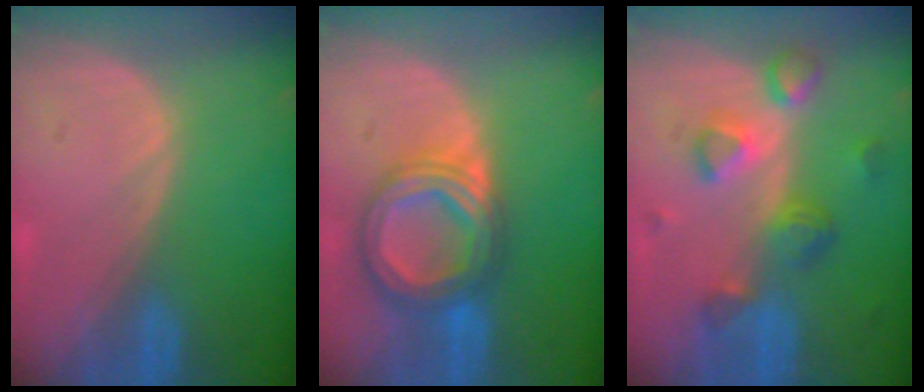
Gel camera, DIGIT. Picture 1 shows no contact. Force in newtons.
{"total": 8.6, "press": 8.6, "slide": 0.7}
{"total": 7.8, "press": 6.9, "slide": 3.5}